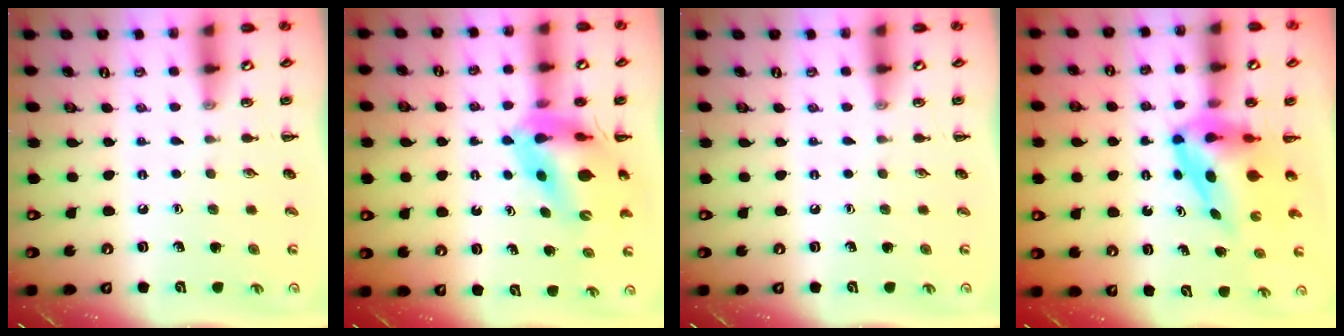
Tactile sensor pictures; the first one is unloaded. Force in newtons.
{"total": 12.0, "press": 11.4, "slide": 3.6}
{"total": 0.0}
{"total": 5.8, "press": 5.6, "slide": 1.7}